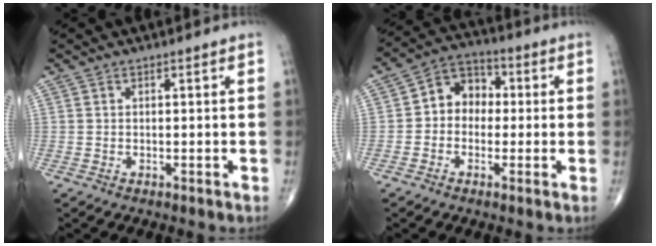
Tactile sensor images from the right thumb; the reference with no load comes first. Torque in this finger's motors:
{"motor_torque": [-0.22, 0.44, 0.46, 0.32, 0.07]}